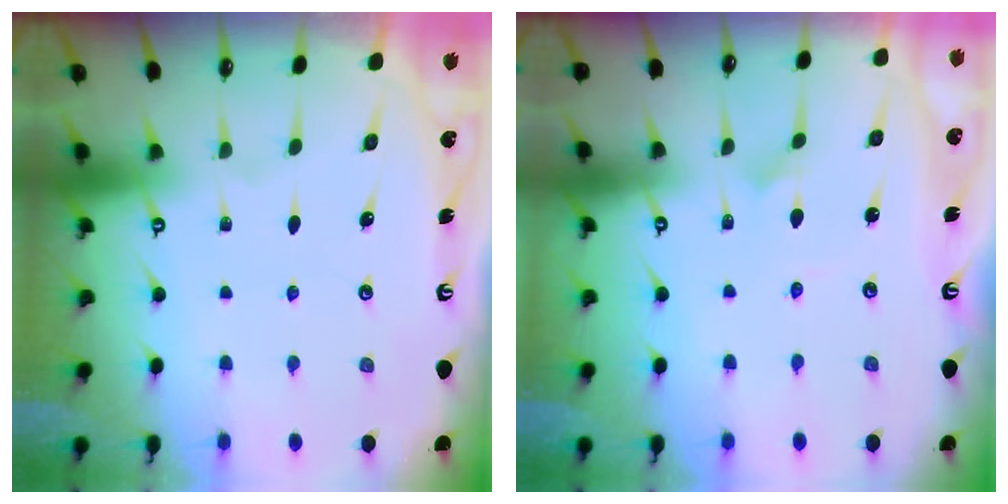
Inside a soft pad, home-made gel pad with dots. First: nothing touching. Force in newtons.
{"total": 3.0, "press": 3.0, "slide": 0.2}